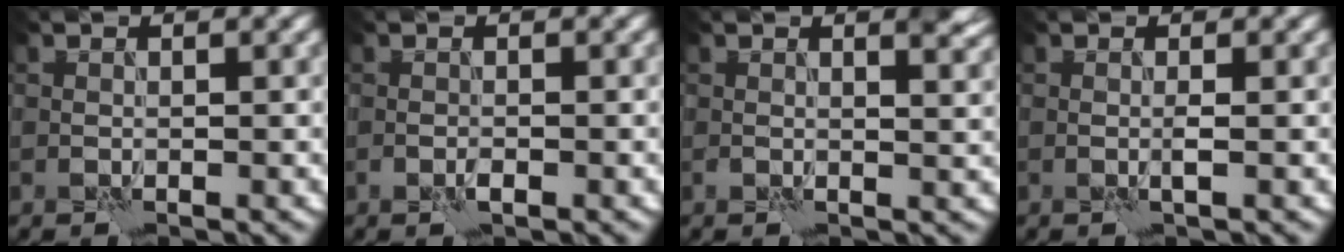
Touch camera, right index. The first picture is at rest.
{"total": 1.1, "force": [-0.6, 0.4, 0.8], "torque": [-0.018, 0.001, -0.014]}
{"total": 2.4, "force": [0.9, 0.8, 2.1], "torque": [-0.027, -0.003, 0.011]}
{"total": 0.6, "force": [0.0, -0.2, 0.5], "torque": [-0.011, 0.000, -0.002]}